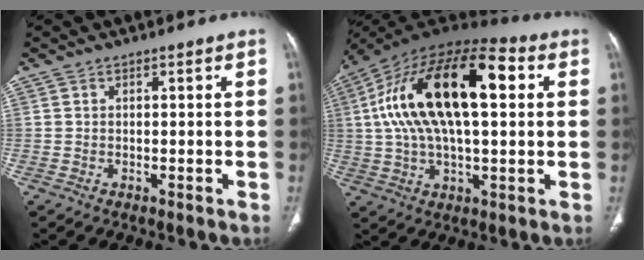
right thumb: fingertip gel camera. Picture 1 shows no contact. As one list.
[{"total": 25.7, "force": [5.1, 11.9, 22.2], "torque": [-0.401, 0.030, 0.074]}]